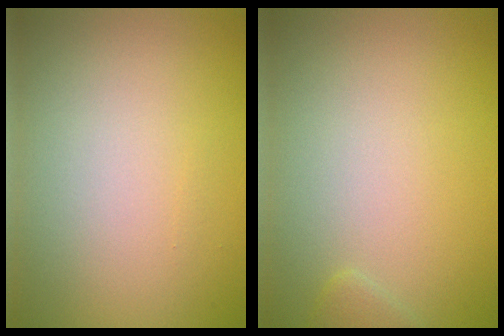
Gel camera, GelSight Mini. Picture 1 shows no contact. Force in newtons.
{"total": 0.6, "press": 0.6, "slide": 0.1}